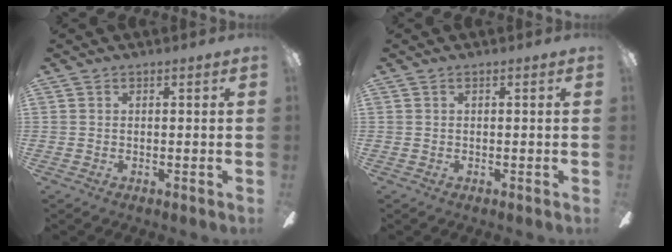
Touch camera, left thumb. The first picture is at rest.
{"total": 0.0}